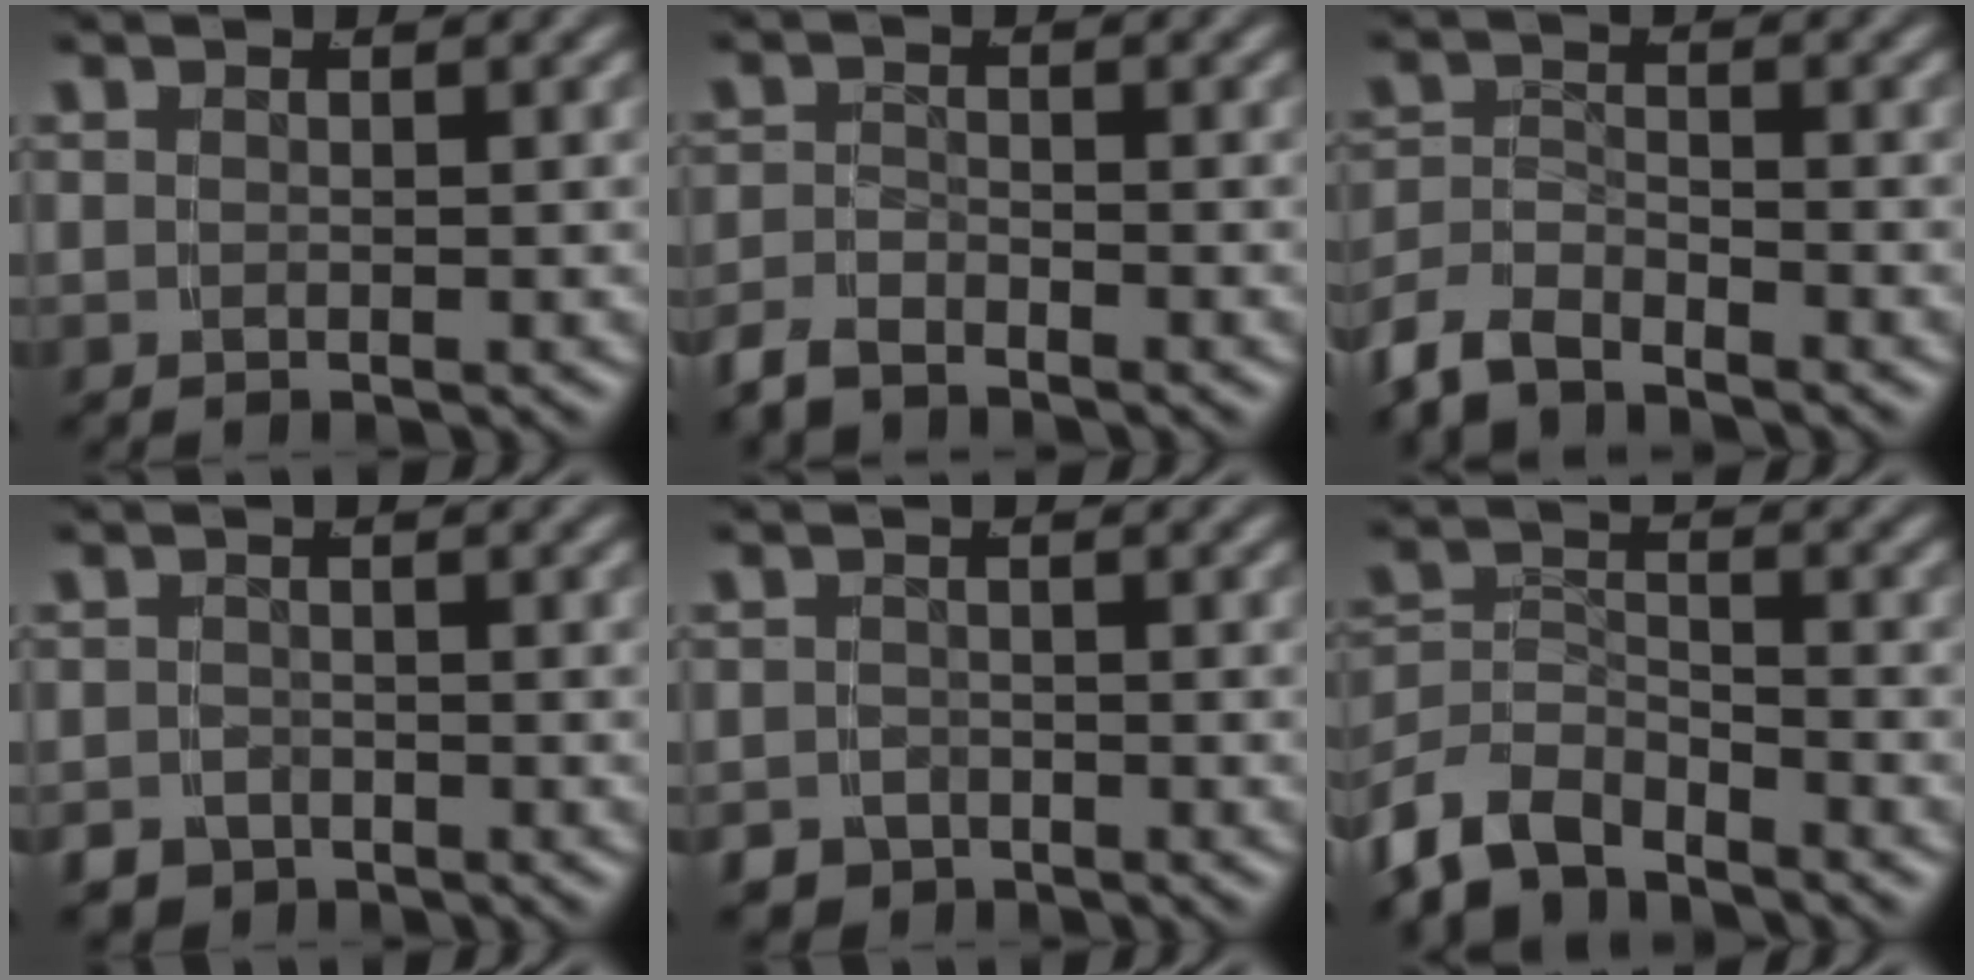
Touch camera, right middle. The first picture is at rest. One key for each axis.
{"total": 2.6, "fx": -2.4, "fy": 0.8, "fz": 0.7, "tx": -0.019, "ty": -0.010, "tz": -0.040}
{"total": 4.6, "fx": -3.4, "fy": 2.6, "fz": 1.8, "tx": -0.049, "ty": -0.014, "tz": -0.059}
{"total": 2.8, "fx": -2.3, "fy": 1.5, "fz": 0.1, "tx": -0.001, "ty": -0.017, "tz": -0.034}
{"total": 2.9, "fx": -2.4, "fy": 1.6, "fz": 0.1, "tx": 0.000, "ty": -0.018, "tz": -0.036}
{"total": 5.6, "fx": -3.8, "fy": 3.3, "fz": 2.4, "tx": -0.061, "ty": -0.023, "tz": -0.061}